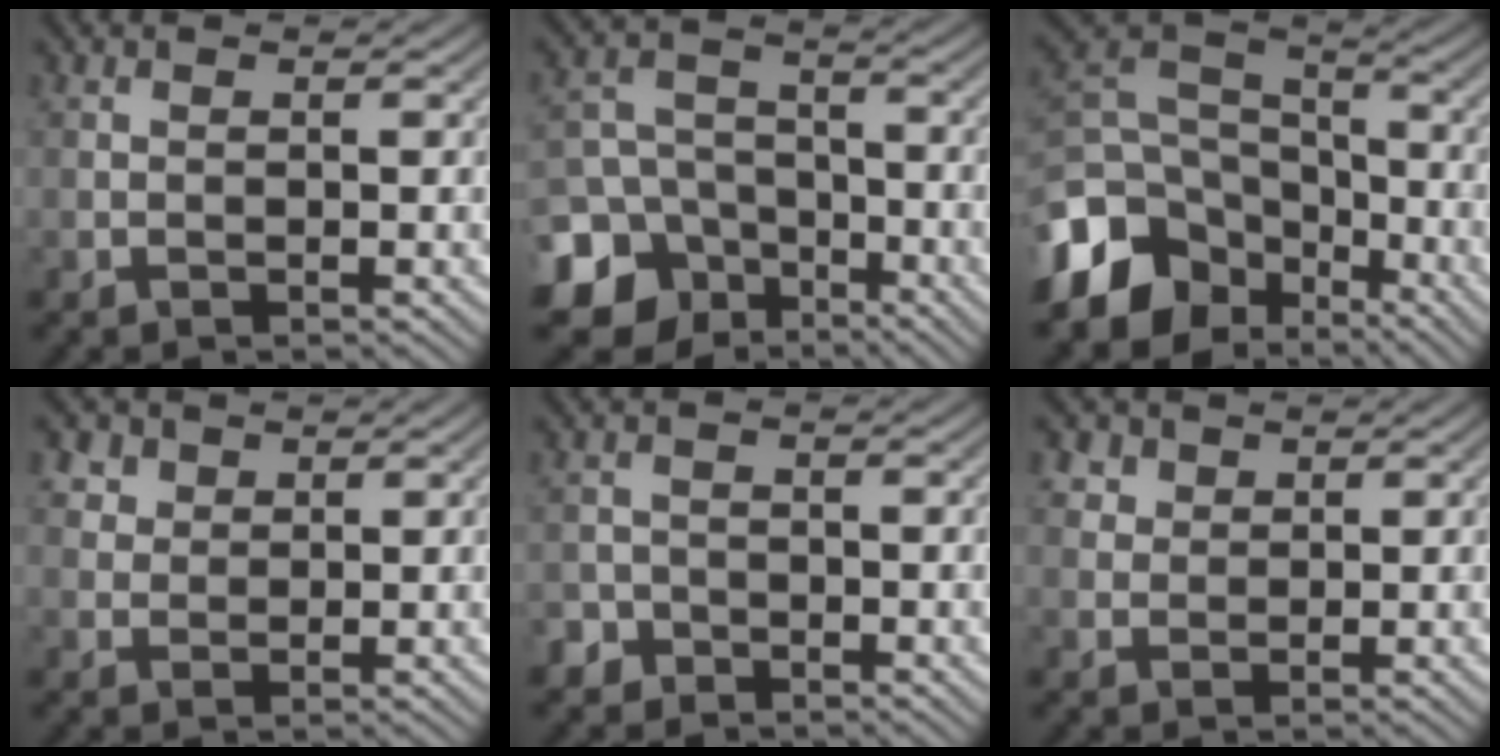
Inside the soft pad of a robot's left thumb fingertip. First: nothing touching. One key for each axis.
{"total": 13.5, "fx": -6.8, "fy": 10.8, "fz": 4.4, "tx": -0.134, "ty": -0.042, "tz": -0.127}
{"total": 14.2, "fx": -7.1, "fy": 9.9, "fz": 7.4, "tx": -0.193, "ty": -0.028, "tz": -0.133}
{"total": 4.6, "fx": 2.7, "fy": 3.2, "fz": 1.8, "tx": -0.059, "ty": 0.001, "tz": 0.055}
{"total": 2.5, "fx": -1.8, "fy": 1.7, "fz": 0.3, "tx": -0.002, "ty": 0.004, "tz": -0.042}
{"total": 3.7, "fx": 2.2, "fy": 2.7, "fz": 1.4, "tx": -0.044, "ty": -0.001, "tz": 0.048}